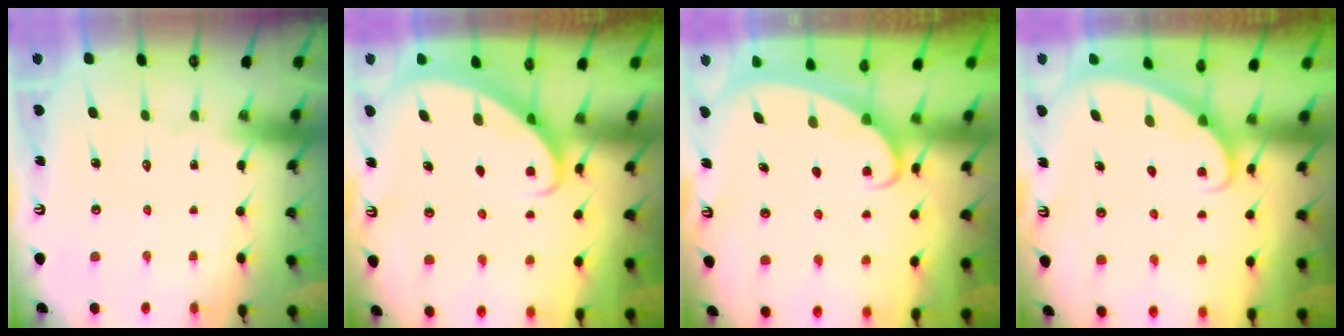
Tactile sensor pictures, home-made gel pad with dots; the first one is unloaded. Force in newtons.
{"total": 2.6, "press": 2.6, "slide": 0.2}
{"total": 1.9, "press": 1.9, "slide": 0.1}
{"total": 1.6, "press": 1.6, "slide": 0.0}